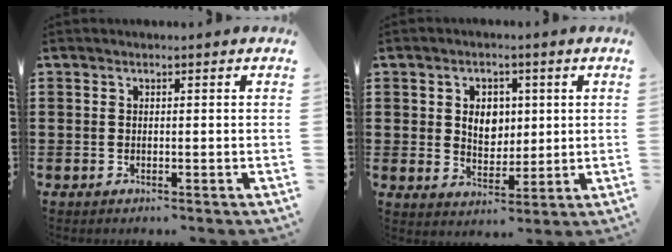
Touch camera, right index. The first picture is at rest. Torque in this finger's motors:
{"motor_torque": [0.92, 0.82, 0.33, 0.08]}